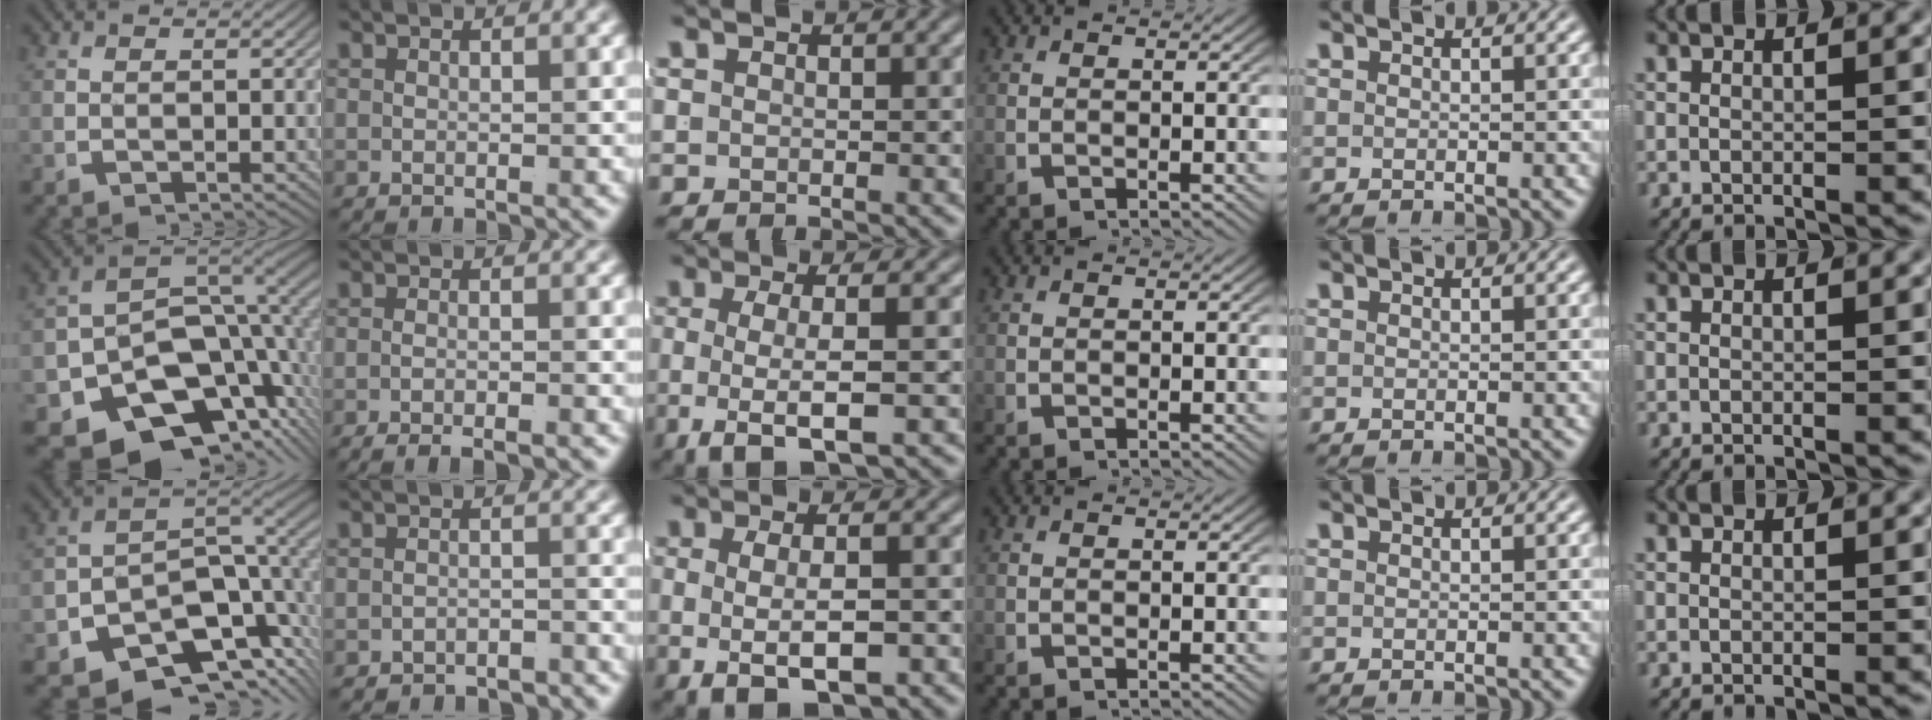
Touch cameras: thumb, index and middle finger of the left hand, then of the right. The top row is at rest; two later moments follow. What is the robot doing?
{"motion": "lift_and_place", "object": "shorts"}